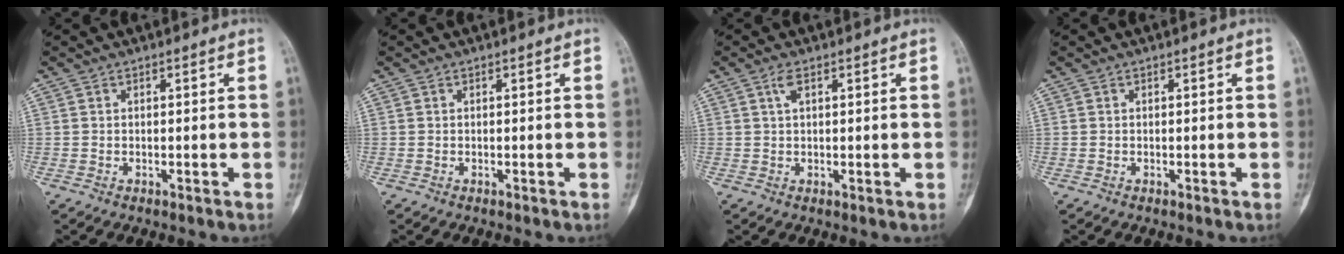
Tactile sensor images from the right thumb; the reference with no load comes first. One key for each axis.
{"total": 0.0}
{"total": 2.3, "fx": 0.9, "fy": 0.7, "fz": 2.0, "tx": -0.036, "ty": 0.001, "tz": 0.017}
{"total": 0.0}